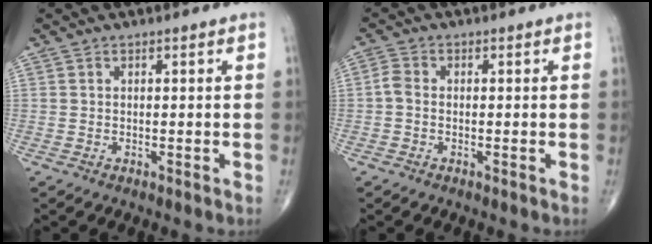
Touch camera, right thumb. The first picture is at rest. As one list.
[{"total": 2.1, "force": [-0.4, 1.4, 1.5], "torque": [-0.029, 0.005, -0.016]}]